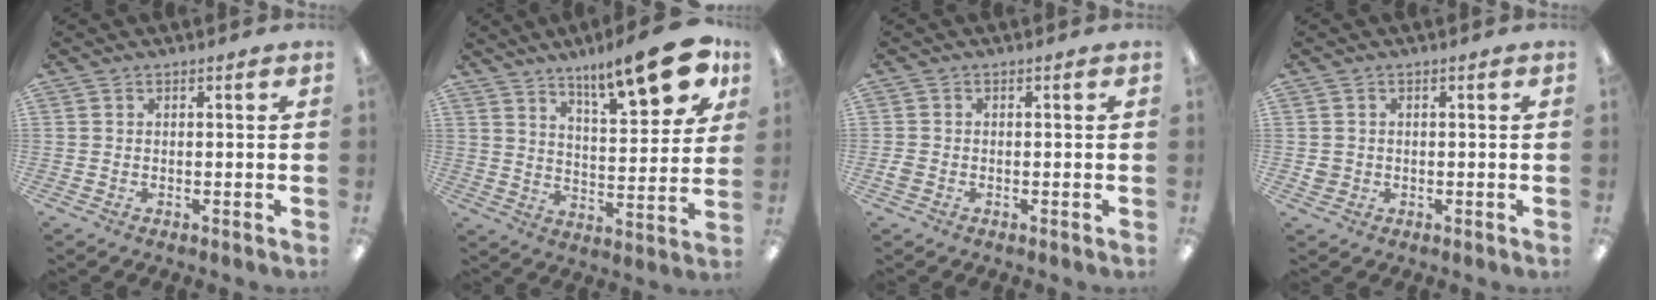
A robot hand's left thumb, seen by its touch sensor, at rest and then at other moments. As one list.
[{"total": 17.9, "force": [12.3, 4.8, 12.1], "torque": [-0.178, -0.072, 0.197]}, {"total": 1.7, "force": [-0.4, 1.2, 1.2], "torque": [-0.022, 0.005, -0.008]}, {"total": 1.8, "force": [0.1, 1.6, 0.7], "torque": [-0.016, 0.004, 0.000]}]